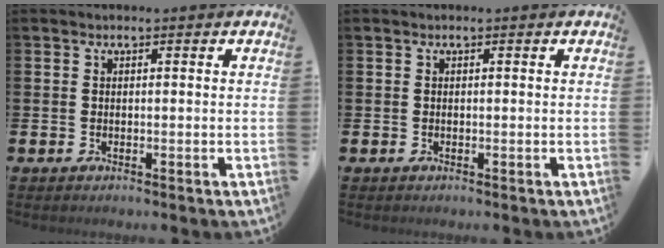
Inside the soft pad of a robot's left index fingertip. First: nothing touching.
{"total": 0.0}